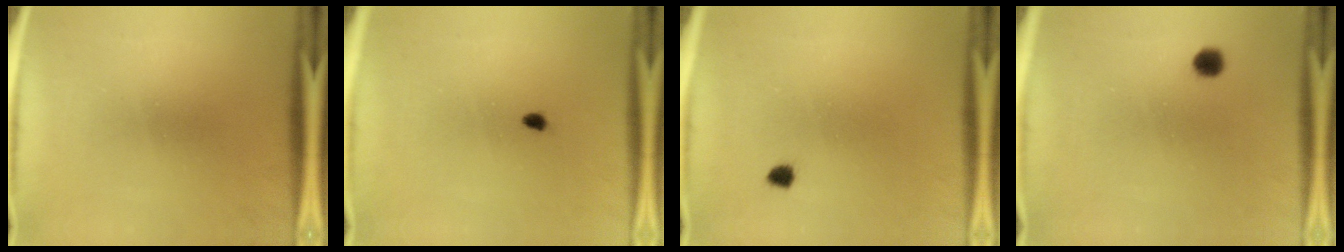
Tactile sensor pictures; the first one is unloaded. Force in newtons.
{"total": 0.7}
{"total": 1.2}
{"total": 2.2}